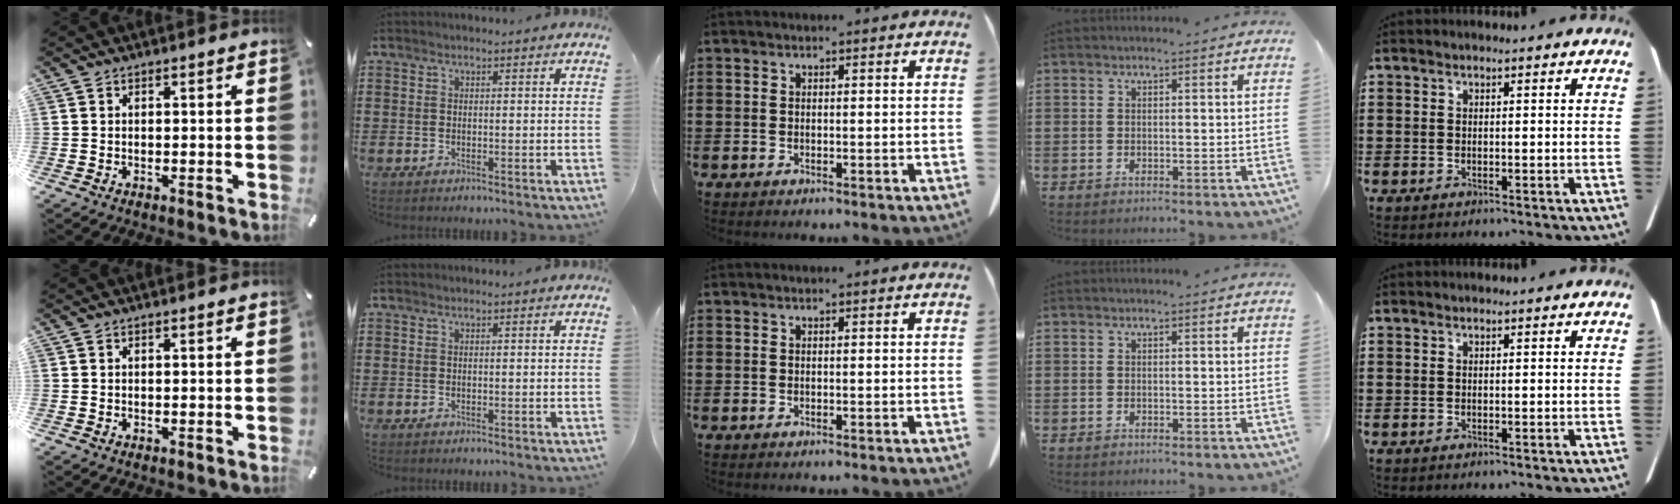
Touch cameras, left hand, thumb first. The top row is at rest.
{}